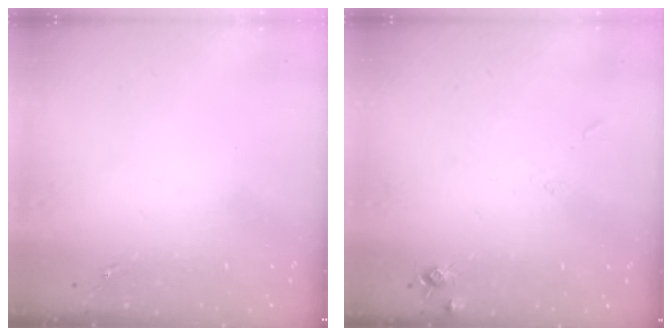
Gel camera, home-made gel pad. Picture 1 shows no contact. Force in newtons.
{"total": 5.4, "press": 5.4, "slide": 0.6}